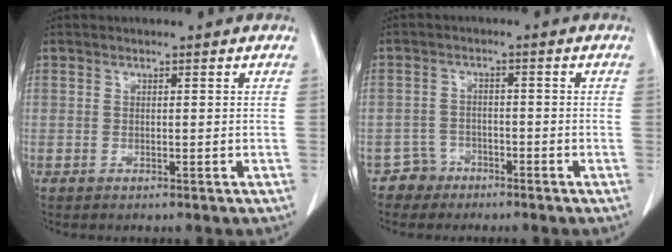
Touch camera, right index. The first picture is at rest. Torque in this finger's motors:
{"motor_torque": [-0.37, -0.03, -0.43, -0.21]}